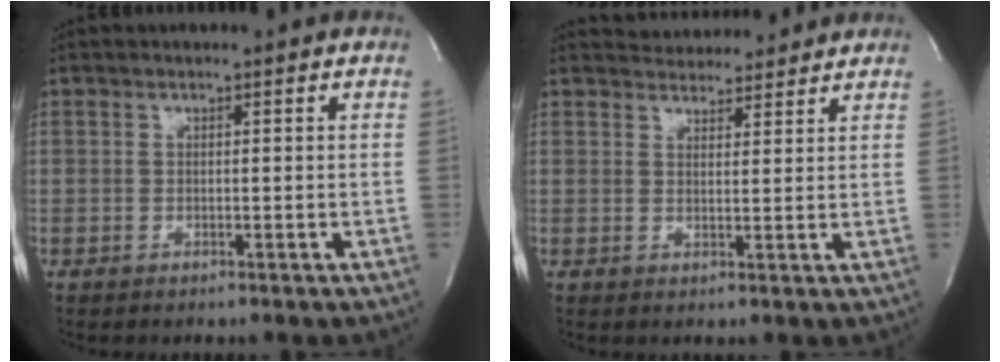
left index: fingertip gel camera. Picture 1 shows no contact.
{"total": 6.3, "force": [6.0, 1.4, 0.9], "torque": [-0.012, 0.013, 0.081]}